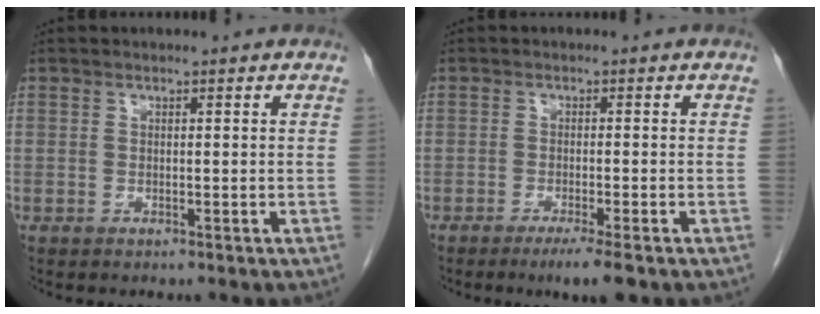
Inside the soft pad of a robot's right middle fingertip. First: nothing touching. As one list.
[{"total": 4.1, "force": [-2.7, 0.0, 3.1], "torque": [-0.047, -0.013, -0.043]}]